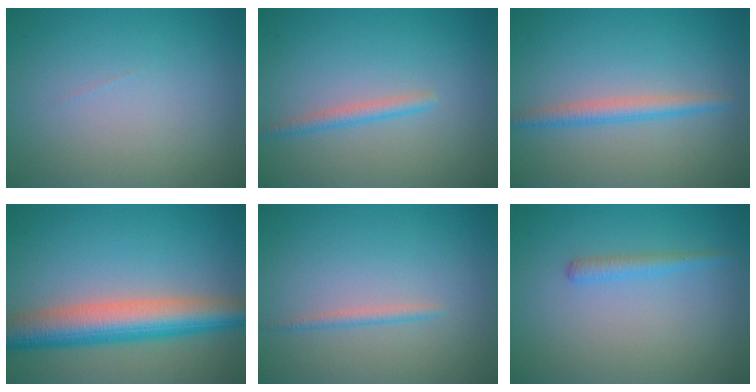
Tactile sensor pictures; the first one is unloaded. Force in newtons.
{"total": 1.5, "press": 1.5, "slide": 0.1}
{"total": 2.2, "press": 2.2, "slide": 0.0}
{"total": 7.6, "press": 7.6, "slide": 0.2}
{"total": 1.0, "press": 1.0, "slide": 0.1}
{"total": 1.3, "press": 1.3, "slide": 0.1}